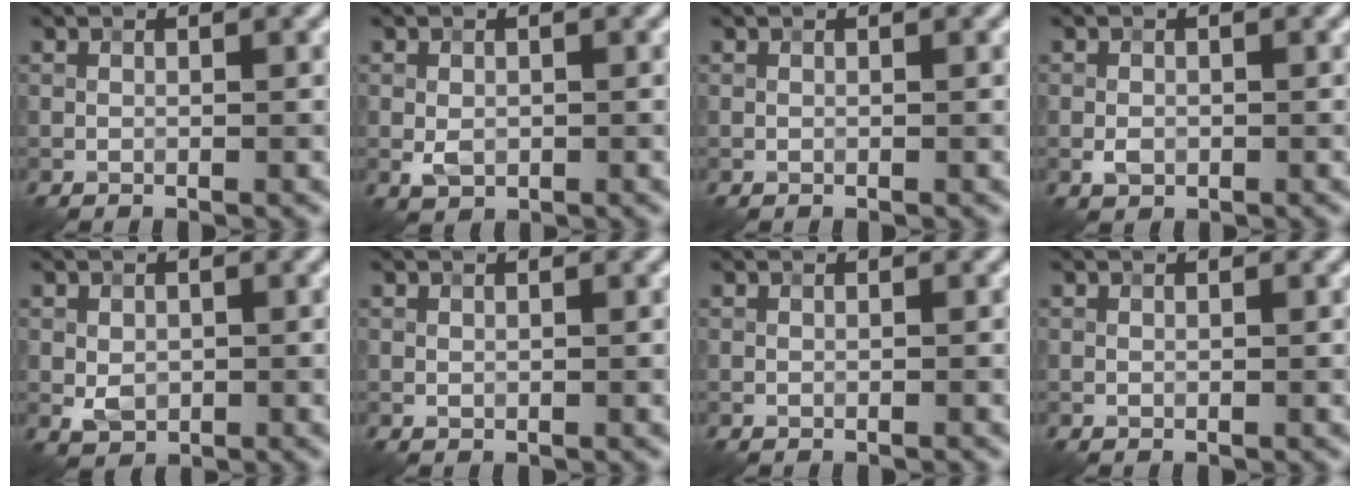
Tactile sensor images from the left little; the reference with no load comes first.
{"total": 1.7, "force": [-0.3, 1.2, 1.2], "torque": [-0.021, 0.000, -0.004]}
{"total": 0.0}
{"total": 1.2, "force": [-0.3, 0.9, 0.7], "torque": [-0.010, -0.001, -0.007]}
{"total": 2.0, "force": [-0.2, 1.5, 1.3], "torque": [-0.022, -0.001, -0.003]}
{"total": 0.0}
{"total": 0.0}
{"total": 0.0}